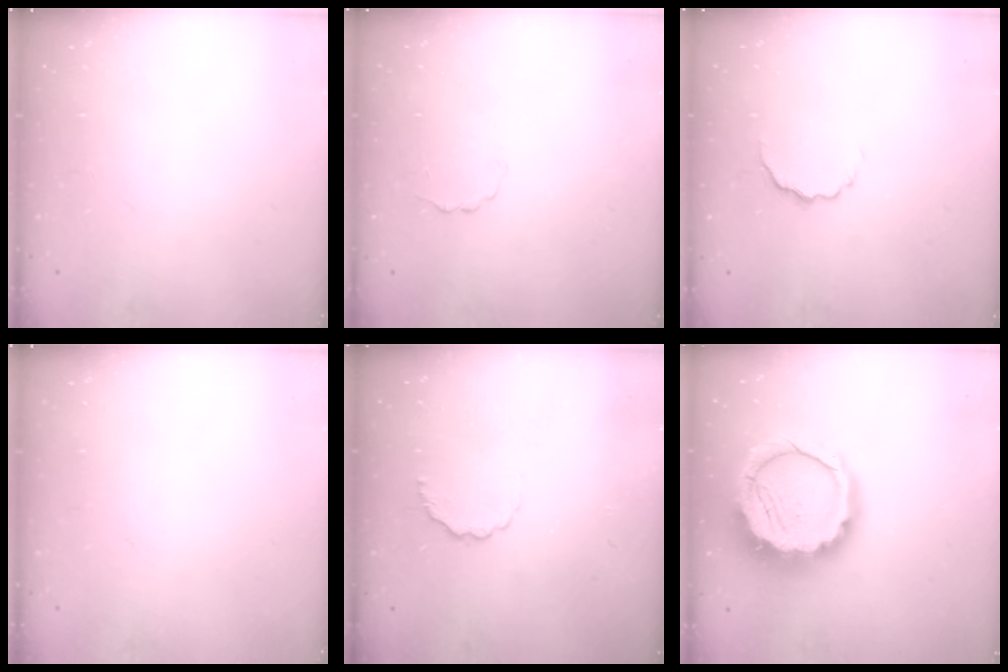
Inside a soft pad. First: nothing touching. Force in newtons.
{"total": 2.0, "press": 1.9, "slide": 0.6}
{"total": 4.0, "press": 3.9, "slide": 0.9}
{"total": 0.0}
{"total": 4.7, "press": 4.4, "slide": 1.4}
{"total": 16.1, "press": 15.6, "slide": 3.7}